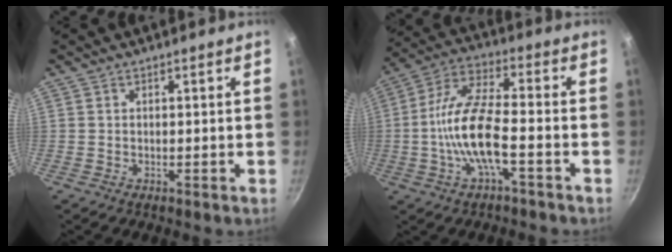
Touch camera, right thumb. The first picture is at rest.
{"total": 12.9, "force": [-2.8, 4.2, 11.9], "torque": [-0.255, 0.040, -0.055]}